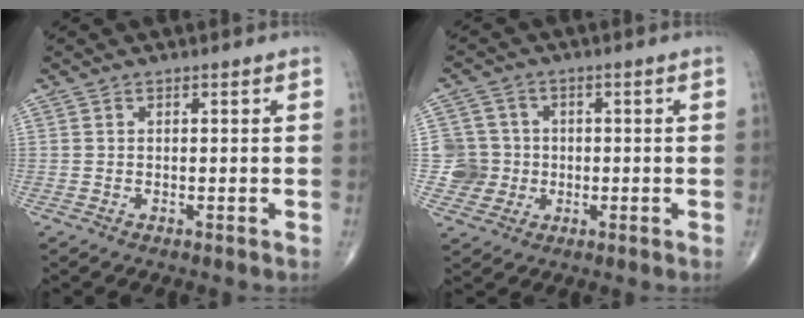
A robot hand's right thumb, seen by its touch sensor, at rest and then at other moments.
{"total": 6.3, "force": [-0.5, 6.3, 0.3], "torque": [0.022, 0.012, -0.013]}